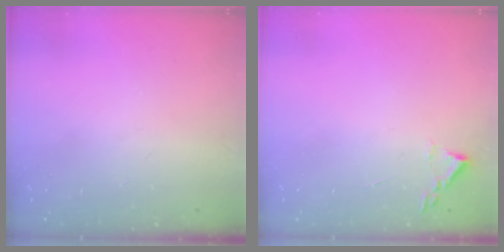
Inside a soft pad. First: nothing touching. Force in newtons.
{"total": 1.8, "press": 1.7, "slide": 0.2}